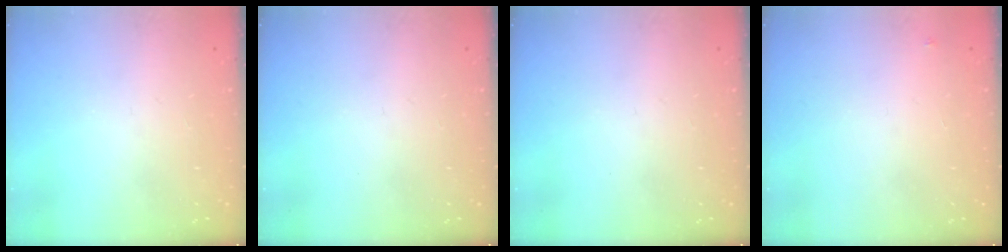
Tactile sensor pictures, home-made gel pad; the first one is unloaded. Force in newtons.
{"total": 0.0}
{"total": 0.0}
{"total": 2.6, "press": 2.6, "slide": 0.2}